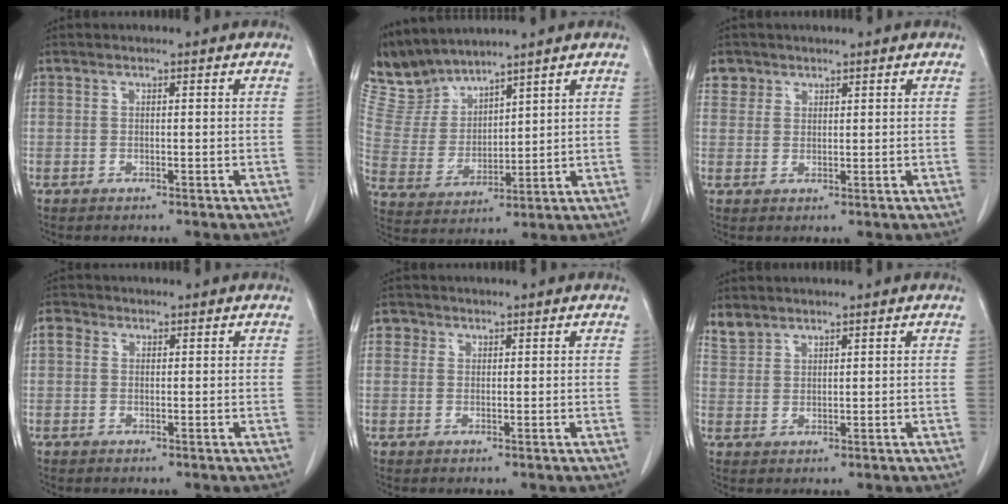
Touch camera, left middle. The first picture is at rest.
{"total": 7.9, "force": [7.8, 1.2, 0.3], "torque": [-0.029, 0.010, 0.183]}
{"total": 2.5, "force": [1.6, 1.8, -0.1], "torque": [0.012, 0.004, 0.024]}
{"total": 1.8, "force": [0.5, 1.6, 0.8], "torque": [-0.016, 0.011, 0.004]}
{"total": 1.5, "force": [0.6, 1.4, 0.2], "torque": [0.008, 0.002, 0.002]}
{"total": 2.5, "force": [2.3, 1.0, 0.1], "torque": [-0.002, 0.008, 0.048]}